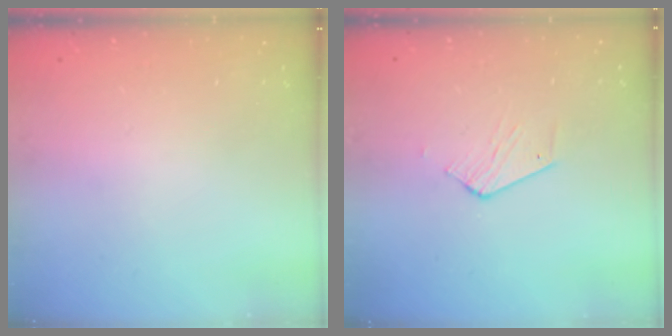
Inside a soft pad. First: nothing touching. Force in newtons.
{"total": 2.8, "press": 2.8, "slide": 0.4}